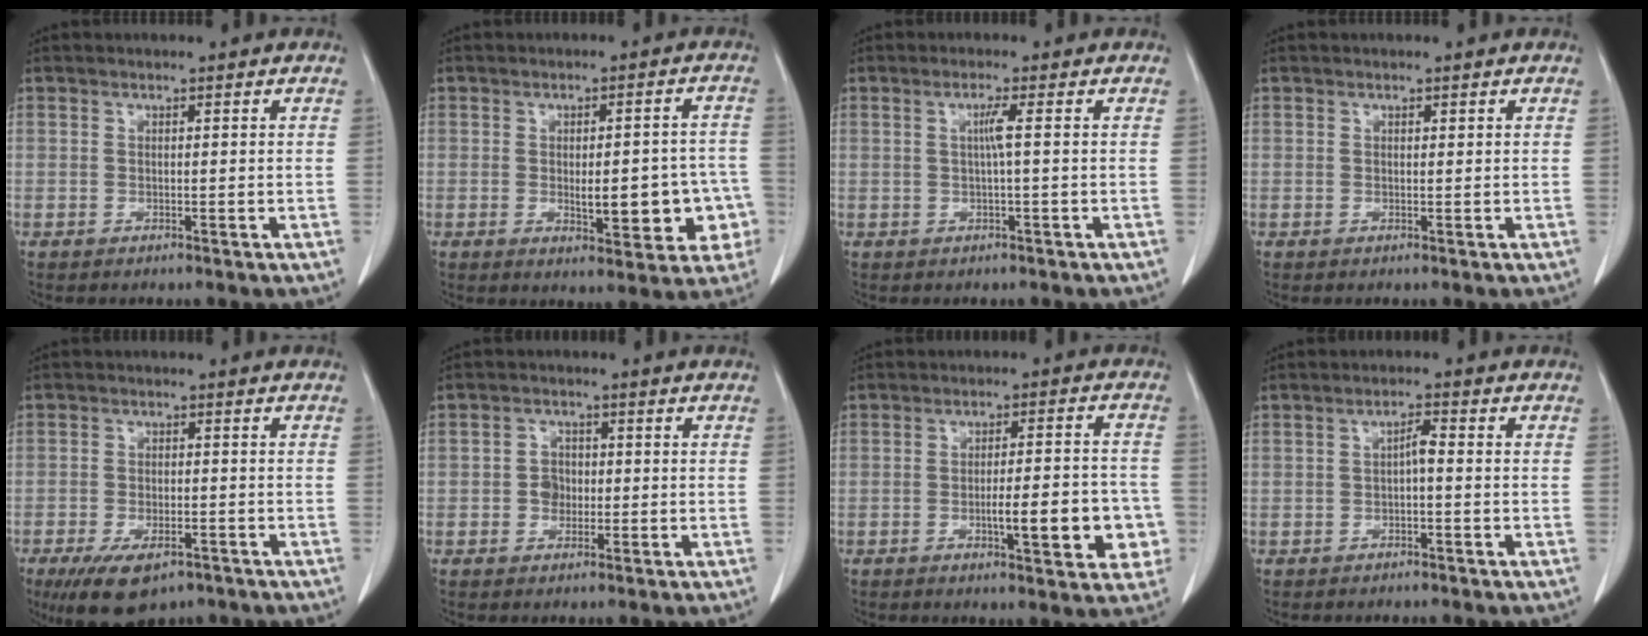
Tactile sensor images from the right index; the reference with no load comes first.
{"total": 10.5, "force": [-2.3, 3.9, 9.5], "torque": [-0.110, 0.018, -0.019]}
{"total": 2.0, "force": [0.2, -0.5, 2.0], "torque": [-0.037, 0.002, 0.003]}
{"total": 0.0}
{"total": 7.8, "force": [-5.2, 3.3, 4.8], "torque": [-0.079, -0.010, -0.079]}
{"total": 2.8, "force": [-0.4, 2.3, 1.5], "torque": [-0.021, 0.006, -0.008]}
{"total": 10.2, "force": [-2.9, 2.3, 9.5], "torque": [-0.122, 0.012, -0.034]}
{"total": 2.1, "force": [-0.4, 0.4, 2.0], "torque": [-0.033, 0.006, -0.006]}